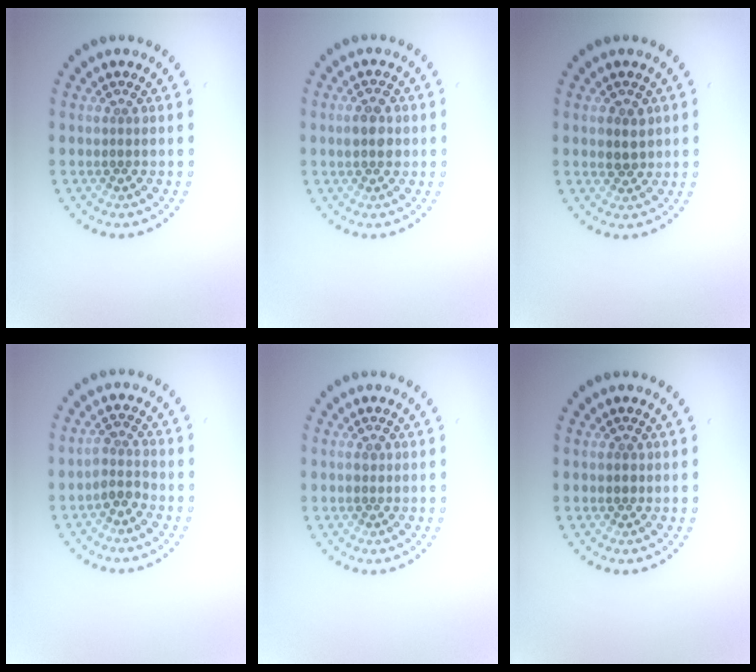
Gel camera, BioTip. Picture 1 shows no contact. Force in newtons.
{"total": 2.7, "press": 2.7, "slide": 0.1}
{"total": 2.0, "press": 1.9, "slide": 0.5}
{"total": 1.9, "press": 1.6, "slide": 1.0}
{"total": 0.9, "press": 0.9, "slide": 0.2}
{"total": 1.0, "press": 0.9, "slide": 0.4}